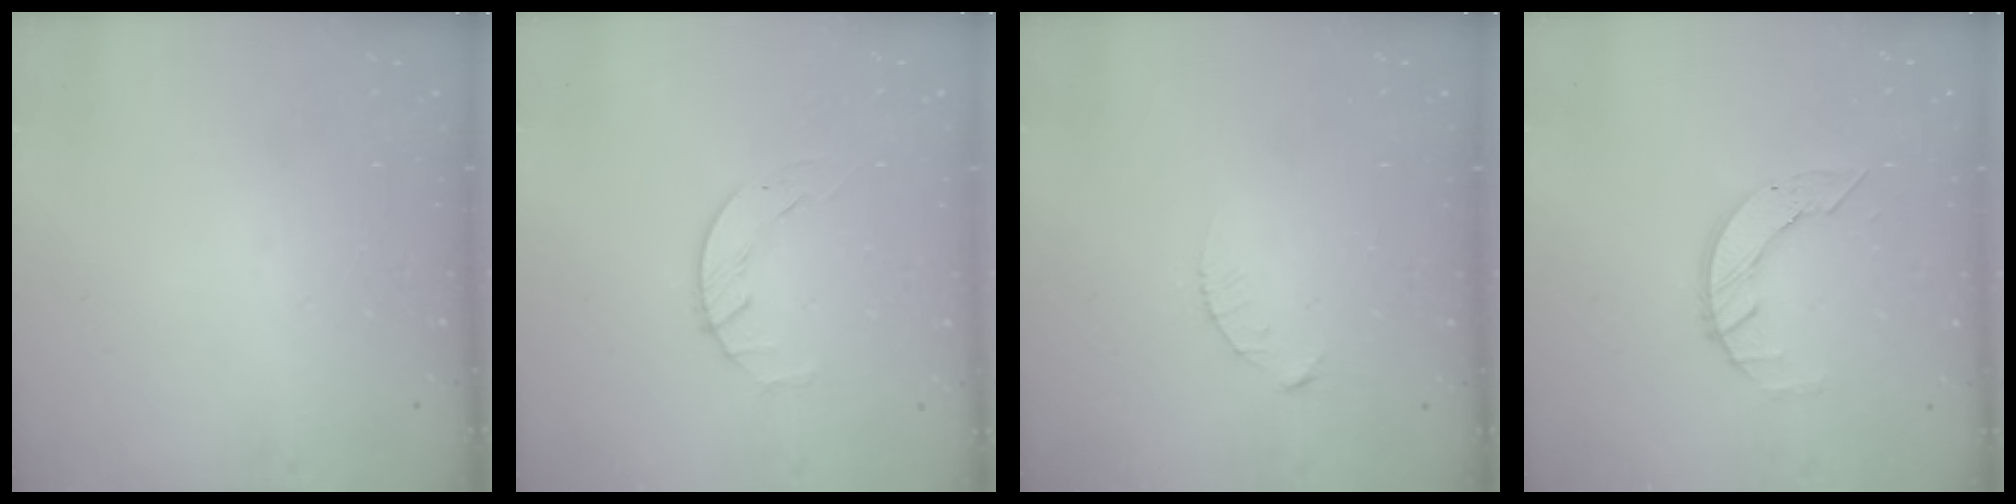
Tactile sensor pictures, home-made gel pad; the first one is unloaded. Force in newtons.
{"total": 1.8, "press": 1.7, "slide": 0.3}
{"total": 2.1, "press": 2.1, "slide": 0.3}
{"total": 5.7, "press": 5.7, "slide": 0.6}